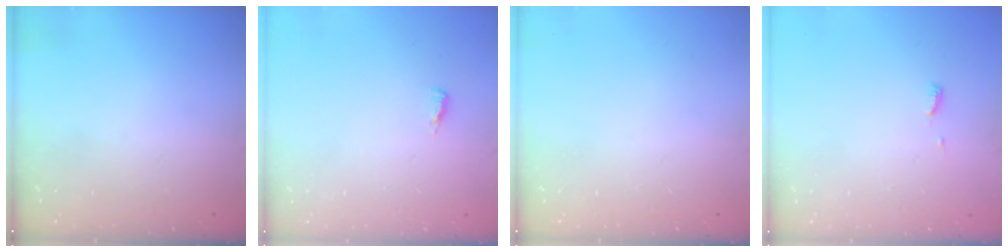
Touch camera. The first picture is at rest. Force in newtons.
{"total": 3.7, "press": 3.7, "slide": 0.5}
{"total": 0.0}
{"total": 3.9, "press": 3.9, "slide": 0.5}